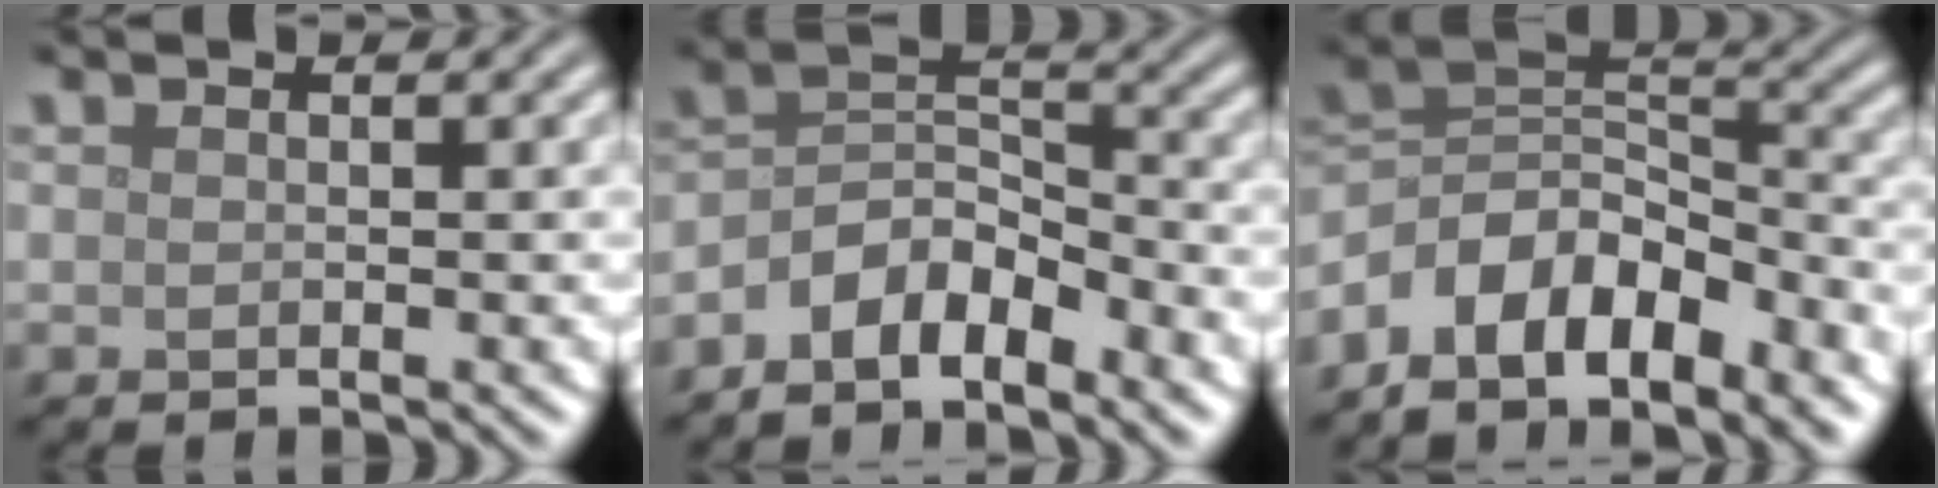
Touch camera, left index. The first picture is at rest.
{"total": 5.3, "force": [-3.8, 2.2, 3.0], "torque": [-0.048, 0.011, -0.078]}
{"total": 9.0, "force": [-6.1, 4.2, 5.1], "torque": [-0.072, 0.007, -0.123]}